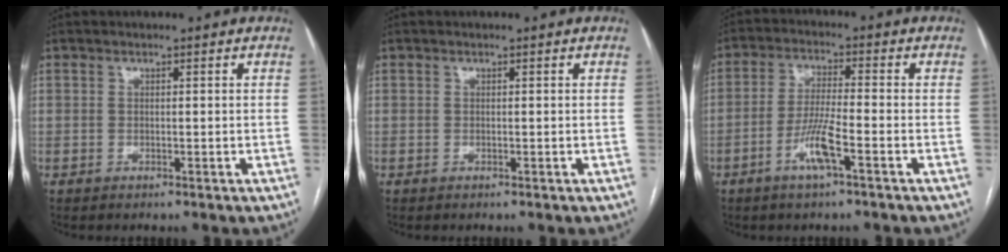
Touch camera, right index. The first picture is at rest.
{"total": 0.0}
{"total": 6.3, "force": [-3.0, 0.2, 5.5], "torque": [-0.114, -0.004, -0.060]}